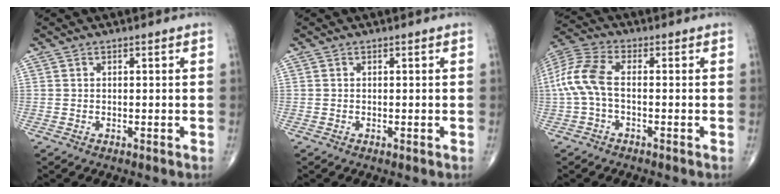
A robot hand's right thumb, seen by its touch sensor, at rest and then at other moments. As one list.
[{"total": 0.0}, {"total": 8.5, "force": [-0.8, 4.1, 7.4], "torque": [-0.179, 0.025, -0.023]}]